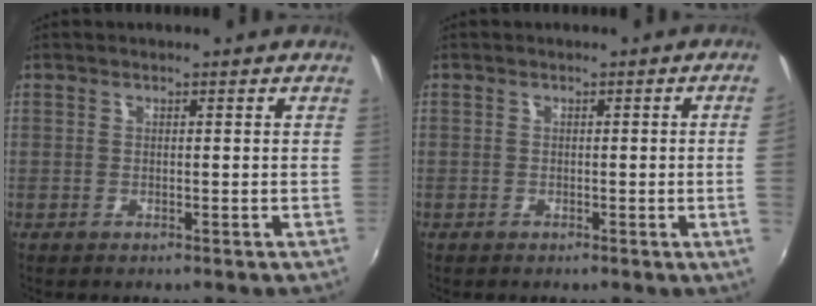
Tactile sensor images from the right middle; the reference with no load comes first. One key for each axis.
{"total": 2.4, "fx": -0.1, "fy": -1.4, "fz": 2.0, "tx": -0.031, "ty": -0.009, "tz": 0.005}